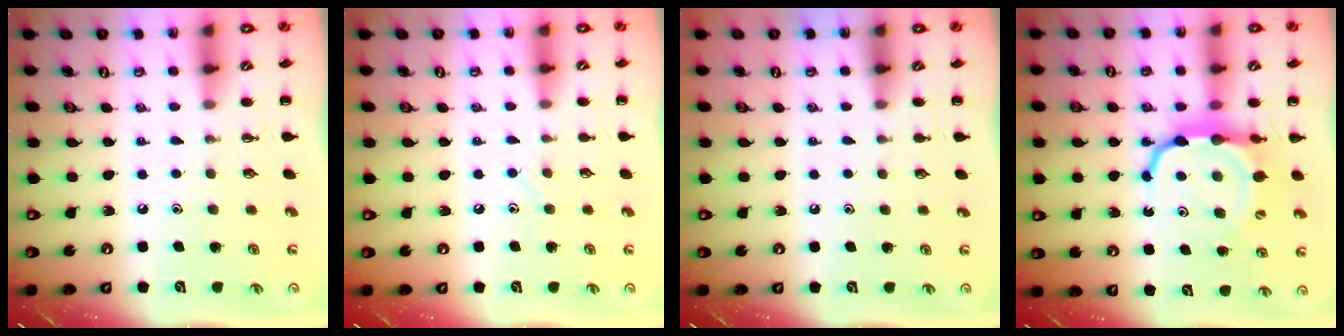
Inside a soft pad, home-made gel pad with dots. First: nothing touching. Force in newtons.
{"total": 4.5, "press": 4.3, "slide": 1.3}
{"total": 0.9, "press": 0.9, "slide": 0.2}
{"total": 9.1, "press": 9.0, "slide": 1.7}